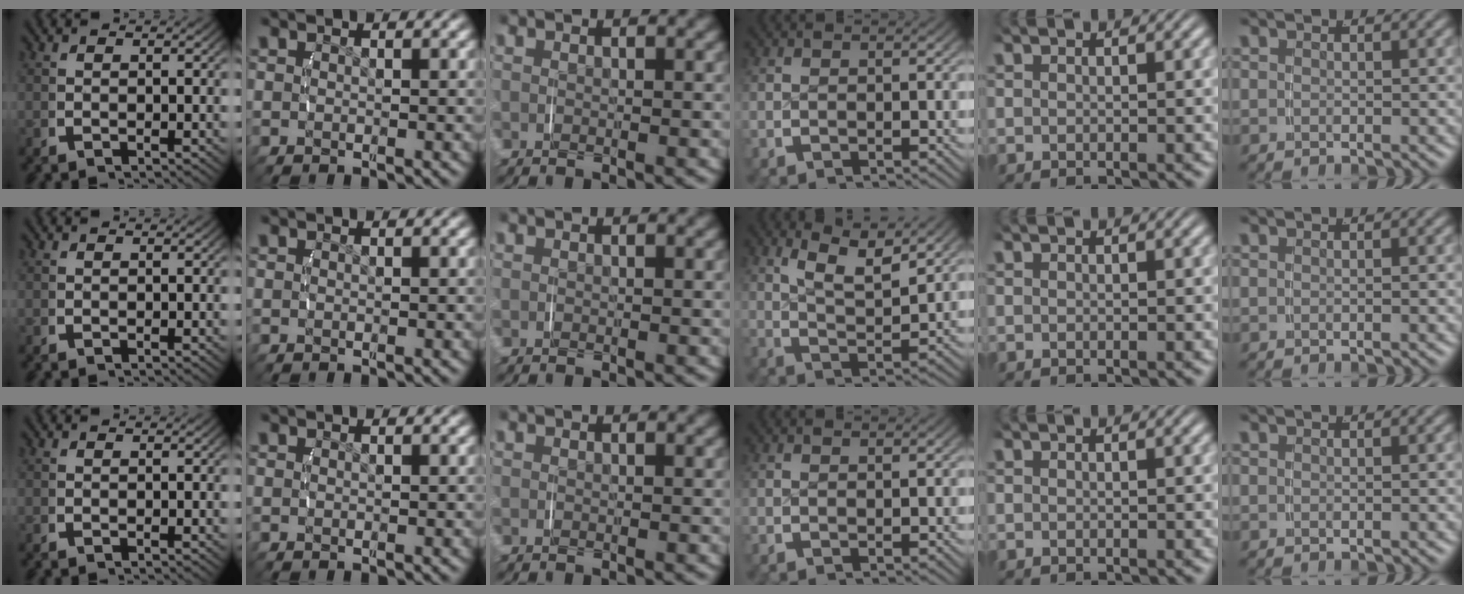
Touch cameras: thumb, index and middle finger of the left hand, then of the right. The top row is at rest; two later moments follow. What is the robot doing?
{"motion": "lift_and_place", "object": "phone"}